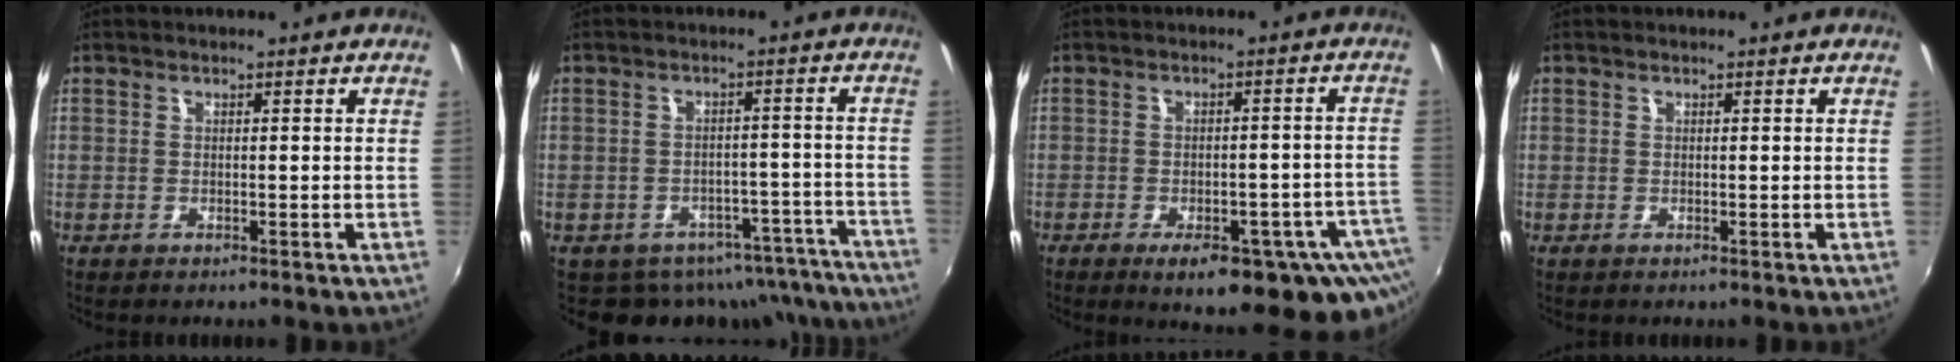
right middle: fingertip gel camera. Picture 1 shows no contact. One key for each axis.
{"total": 13.7, "fx": -11.3, "fy": 7.4, "fz": 2.1, "tx": -0.024, "ty": 0.052, "tz": -0.114}
{"total": 18.2, "fx": -11.5, "fy": 6.9, "fz": 12.3, "tx": -0.156, "ty": -0.028, "tz": -0.134}
{"total": 0.6, "fx": -0.1, "fy": 0.6, "fz": -0.1, "tx": 0.001, "ty": 0.002, "tz": -0.001}